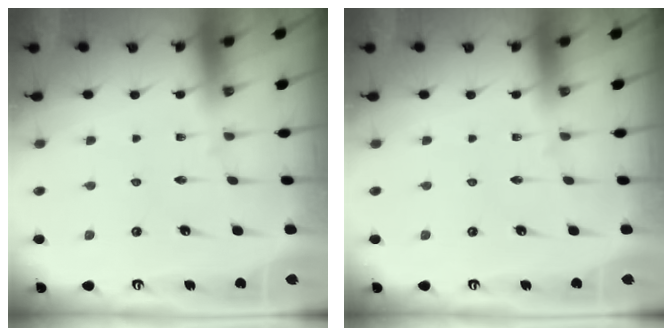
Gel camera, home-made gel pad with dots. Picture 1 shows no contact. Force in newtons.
{"total": 0.0}